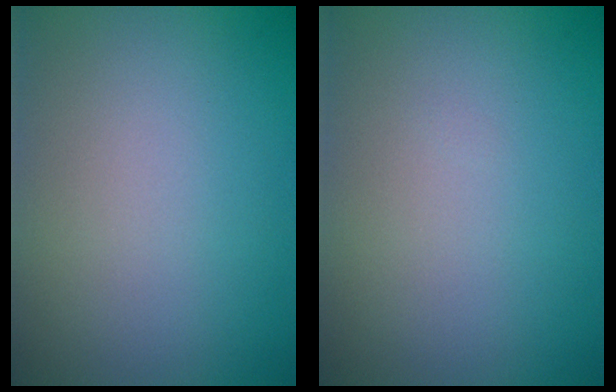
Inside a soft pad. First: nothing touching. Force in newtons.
{"total": 0.0}